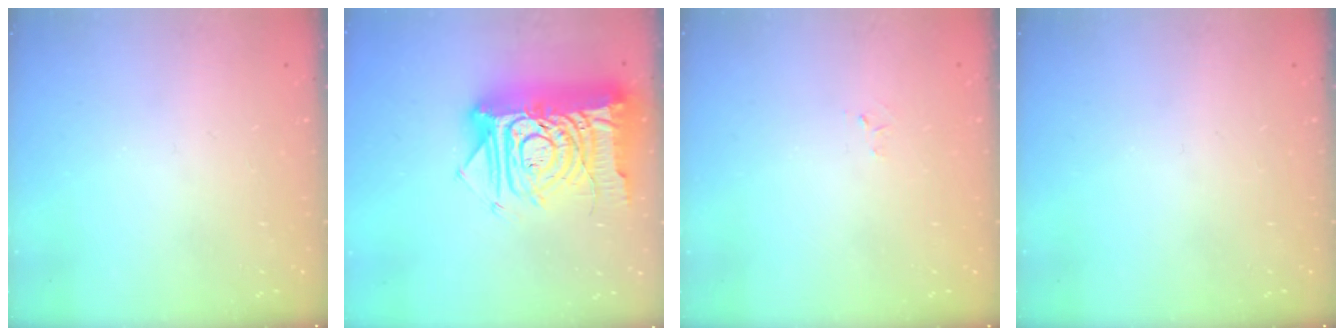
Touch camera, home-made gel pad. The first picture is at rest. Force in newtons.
{"total": 24.5, "press": 24.3, "slide": 2.7}
{"total": 2.6, "press": 2.6, "slide": 0.4}
{"total": 0.0}